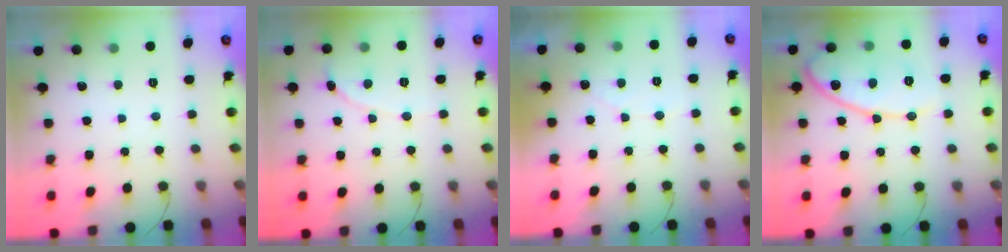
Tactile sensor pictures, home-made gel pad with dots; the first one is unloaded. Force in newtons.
{"total": 1.1, "press": 1.1, "slide": 0.1}
{"total": 3.0, "press": 3.0, "slide": 0.1}
{"total": 13.9, "press": 13.8, "slide": 1.4}